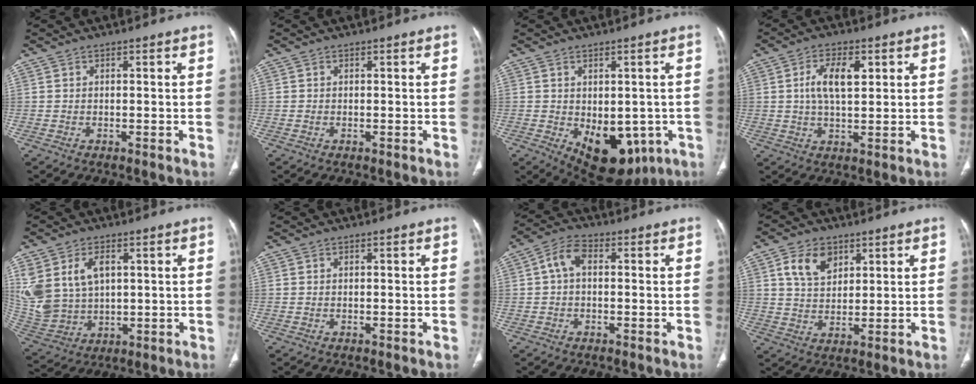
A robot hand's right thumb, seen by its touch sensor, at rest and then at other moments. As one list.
[{"total": 0.0}, {"total": 13.3, "force": [-4.0, 8.2, 9.7], "torque": [-0.104, -0.005, -0.032]}, {"total": 7.3, "force": [1.9, 3.5, 6.2], "torque": [-0.112, 0.000, 0.035]}, {"total": 16.2, "force": [4.5, 11.5, 10.5], "torque": [-0.241, -0.002, 0.112]}, {"total": 0.0}, {"total": 4.8, "force": [0.4, 2.9, 3.9], "torque": [-0.070, 0.016, -0.002]}, {"total": 7.5, "force": [3.5, 5.0, 4.3], "torque": [-0.059, -0.015, 0.067]}]